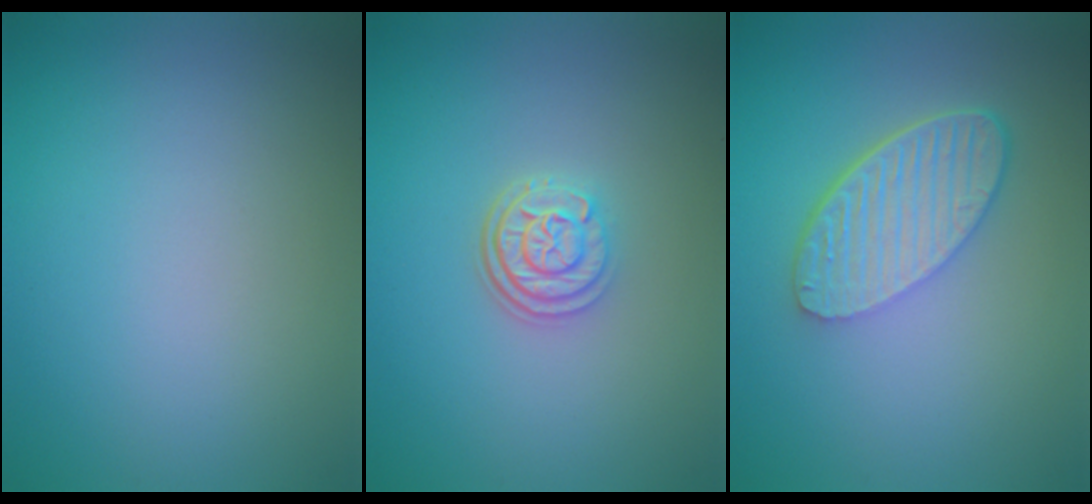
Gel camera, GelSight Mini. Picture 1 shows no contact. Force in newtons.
{"total": 3.0, "press": 2.5, "slide": 1.7}
{"total": 5.5, "press": 4.0, "slide": 3.7}